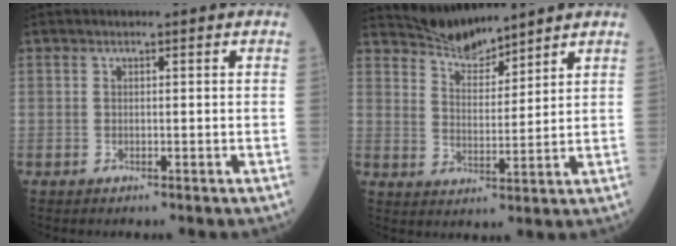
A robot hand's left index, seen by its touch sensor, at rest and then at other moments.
{"total": 6.3, "force": [6.3, 0.5, 0.6], "torque": [-0.023, 0.006, 0.122]}